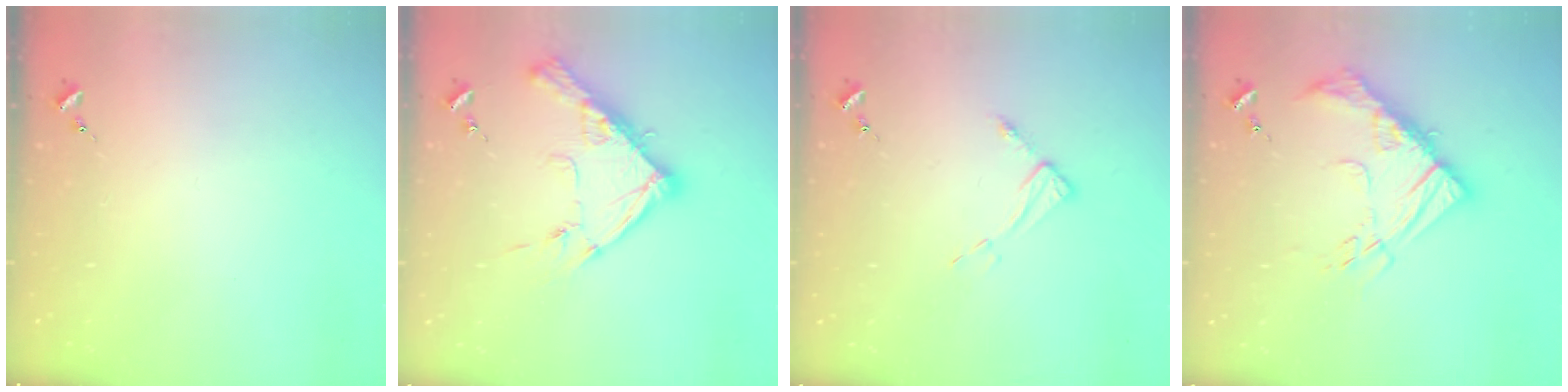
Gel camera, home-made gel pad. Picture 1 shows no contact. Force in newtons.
{"total": 16.4, "press": 16.3, "slide": 1.4}
{"total": 6.5, "press": 6.5, "slide": 0.5}
{"total": 17.2, "press": 17.1, "slide": 1.6}